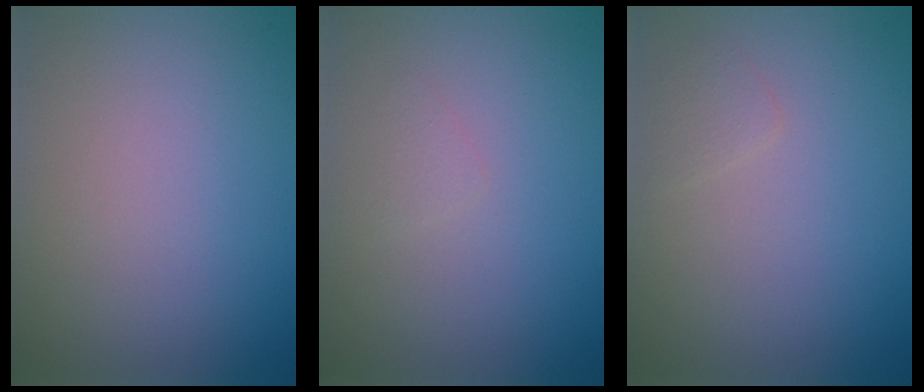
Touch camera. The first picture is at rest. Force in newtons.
{"total": 0.7, "press": 0.7, "slide": 0.1}
{"total": 0.8, "press": 0.8, "slide": 0.1}